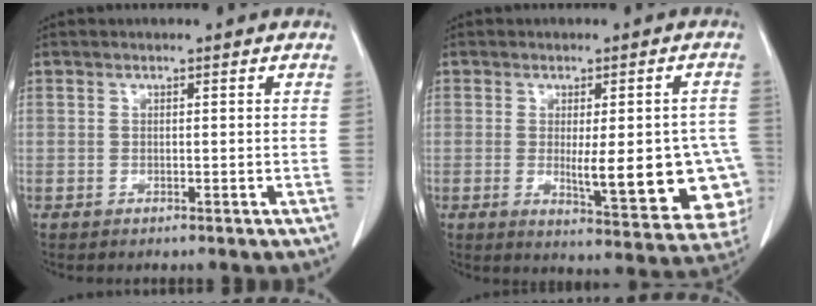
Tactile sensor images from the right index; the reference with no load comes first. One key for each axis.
{"total": 15.6, "fx": -2.8, "fy": 4.1, "fz": 14.8, "tx": -0.117, "ty": -0.001, "tz": -0.016}